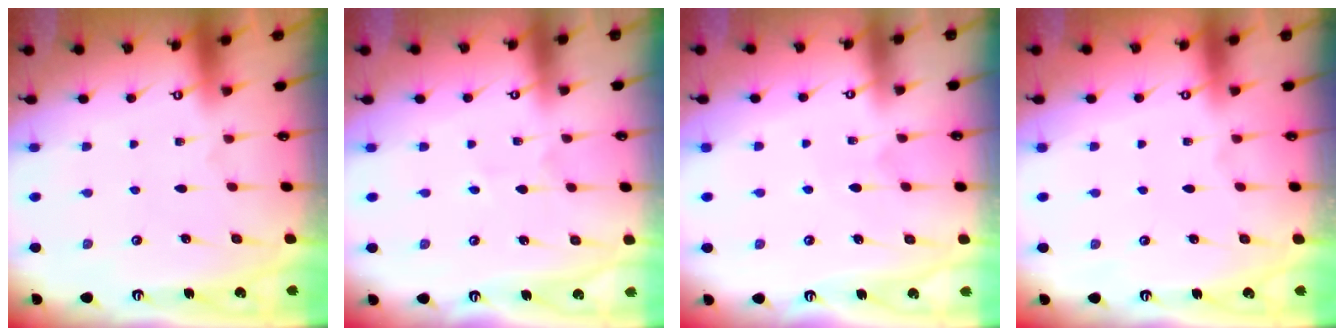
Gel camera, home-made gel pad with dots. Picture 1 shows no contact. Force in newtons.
{"total": 1.9, "press": 1.9, "slide": 0.5}
{"total": 4.3, "press": 4.2, "slide": 0.4}
{"total": 0.0}